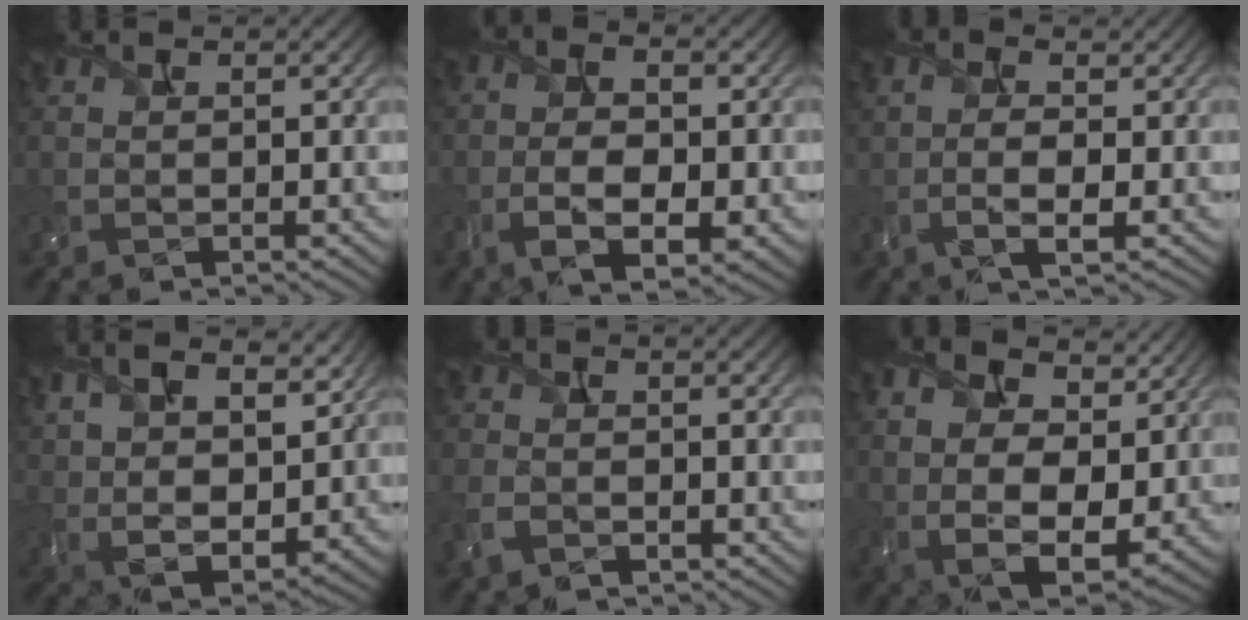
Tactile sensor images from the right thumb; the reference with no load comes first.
{"total": 8.1, "force": [-2.2, 4.0, 6.6], "torque": [-0.130, -0.009, -0.037]}
{"total": 3.8, "force": [-0.5, 1.2, 3.6], "torque": [-0.082, 0.005, -0.015]}
{"total": 12.6, "force": [7.0, 6.0, 8.5], "torque": [-0.202, 0.008, 0.125]}
{"total": 3.6, "force": [-2.1, 2.2, 1.9], "torque": [-0.048, -0.006, -0.054]}
{"total": 12.4, "force": [4.1, 7.5, 8.9], "torque": [-0.193, 0.004, 0.073]}